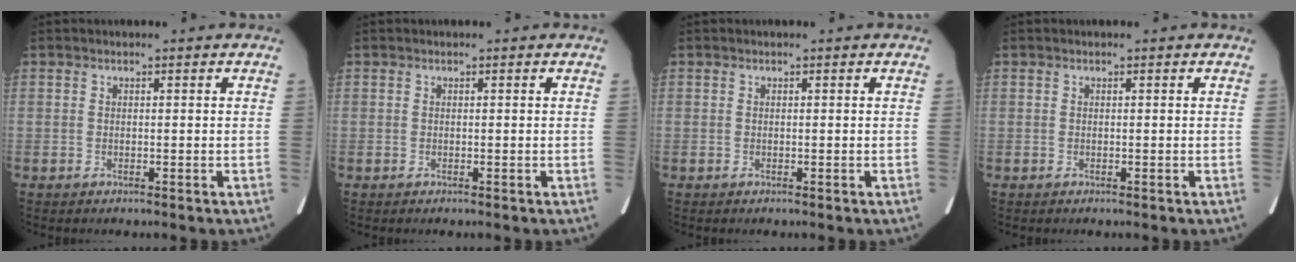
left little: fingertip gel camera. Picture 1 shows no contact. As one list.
[{"total": 0.0}, {"total": 0.0}, {"total": 0.0}]